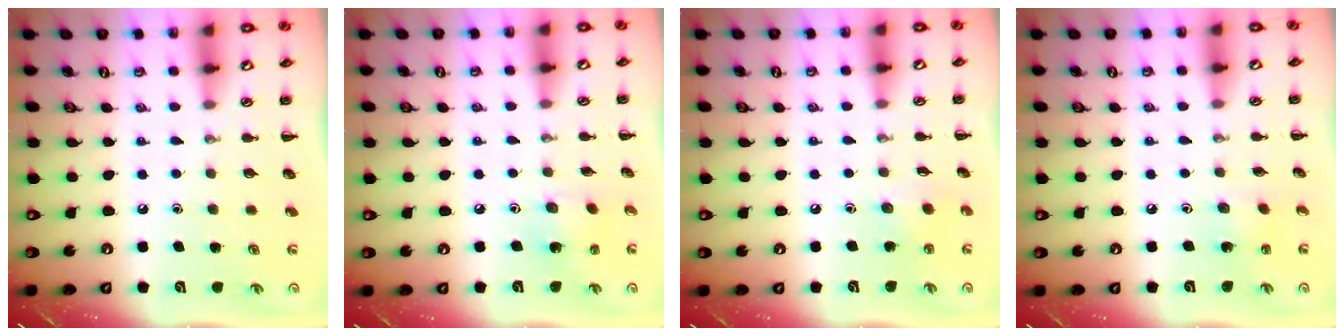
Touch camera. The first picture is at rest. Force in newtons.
{"total": 2.1, "press": 2.0, "slide": 0.5}
{"total": 3.3, "press": 3.2, "slide": 0.8}
{"total": 1.6, "press": 1.5, "slide": 0.6}